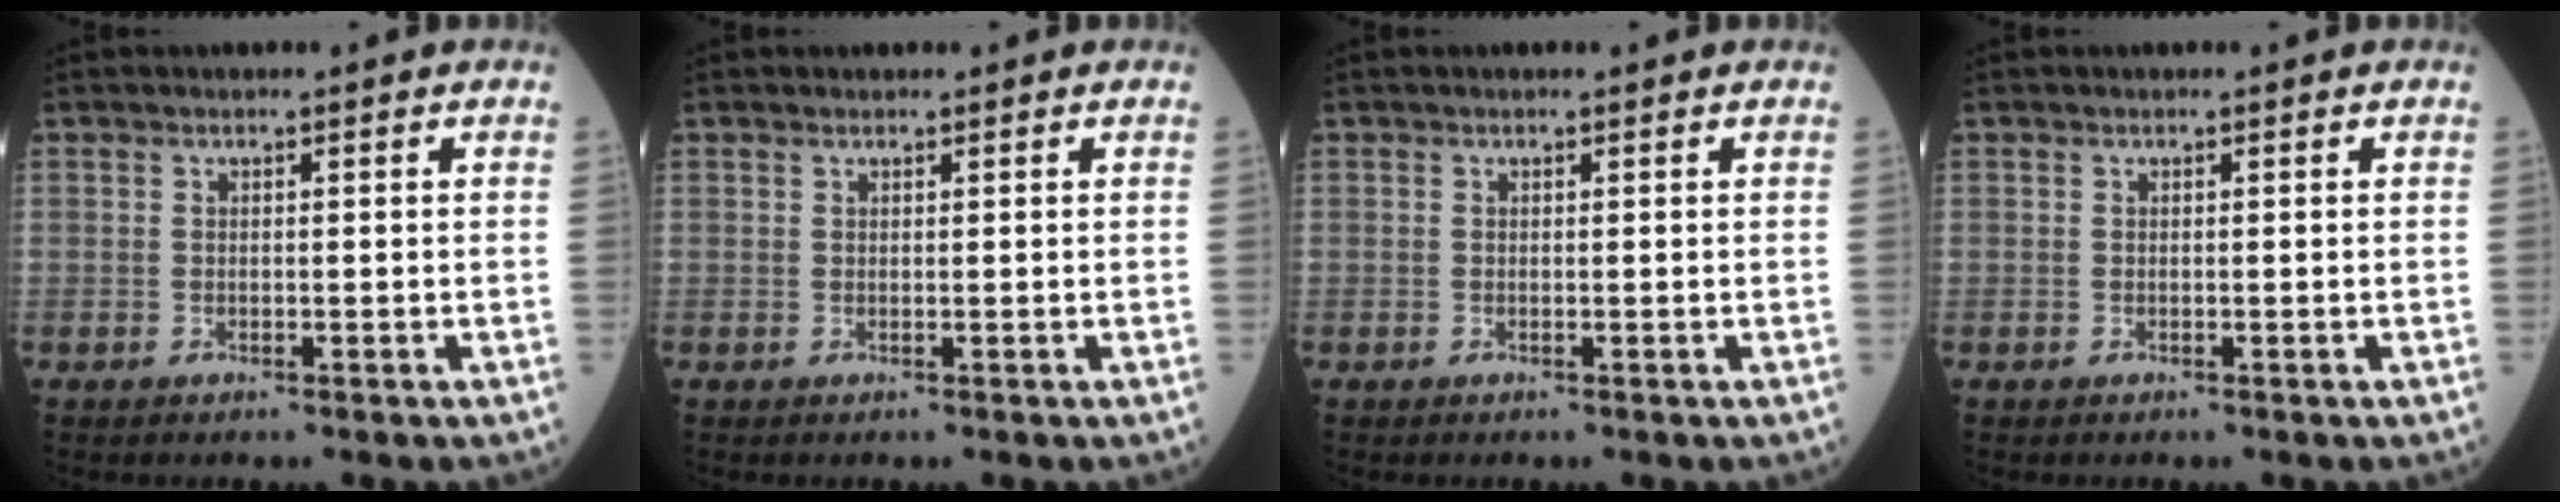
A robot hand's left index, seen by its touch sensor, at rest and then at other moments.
{"total": 0.0}
{"total": 0.0}
{"total": 0.0}